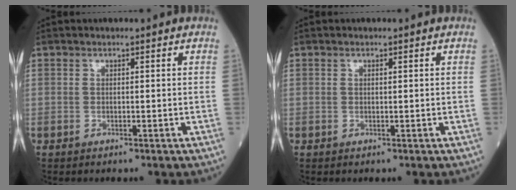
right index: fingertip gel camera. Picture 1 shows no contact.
{"total": 0.0}